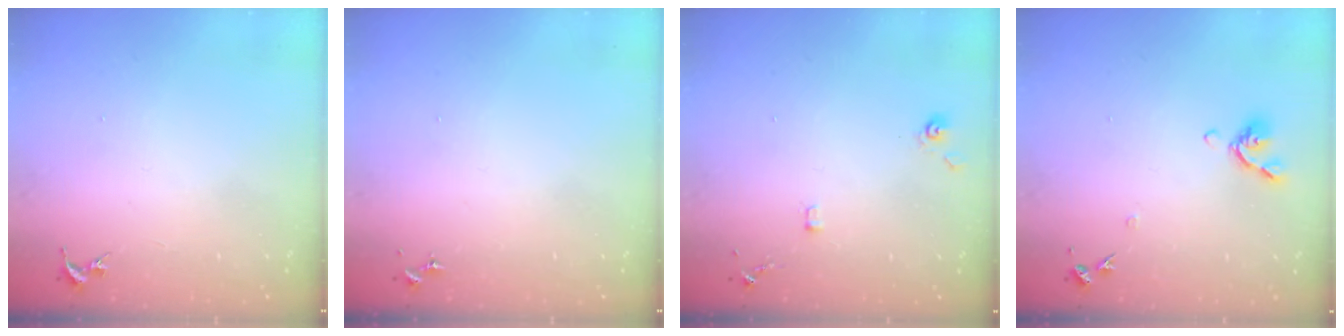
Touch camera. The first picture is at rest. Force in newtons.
{"total": 0.0}
{"total": 6.5, "press": 6.4, "slide": 0.6}
{"total": 7.9, "press": 7.8, "slide": 1.5}